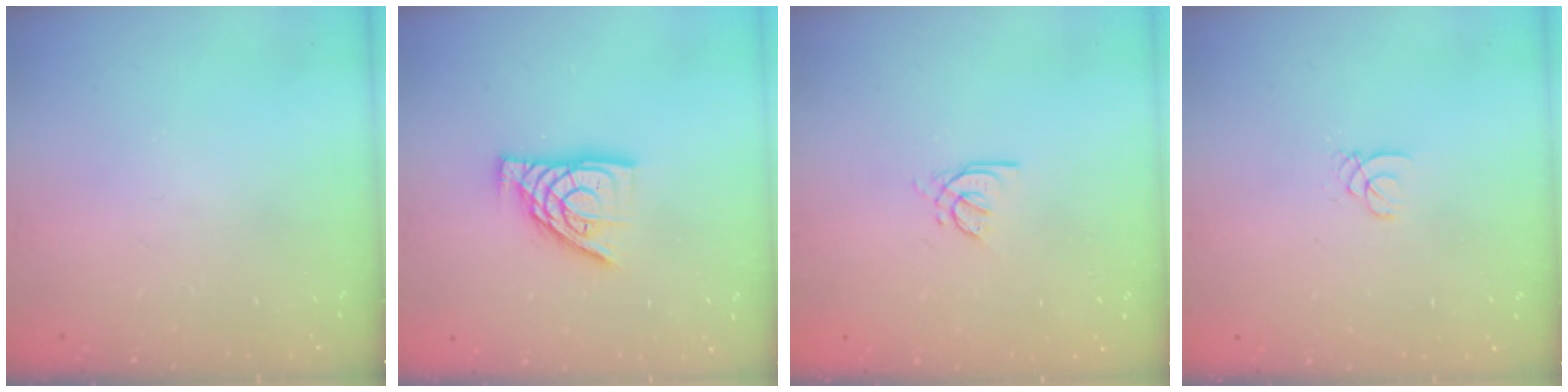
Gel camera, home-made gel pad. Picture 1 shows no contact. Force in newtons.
{"total": 12.1, "press": 12.0, "slide": 1.4}
{"total": 2.1, "press": 2.0, "slide": 0.6}
{"total": 1.4, "press": 1.4, "slide": 0.1}